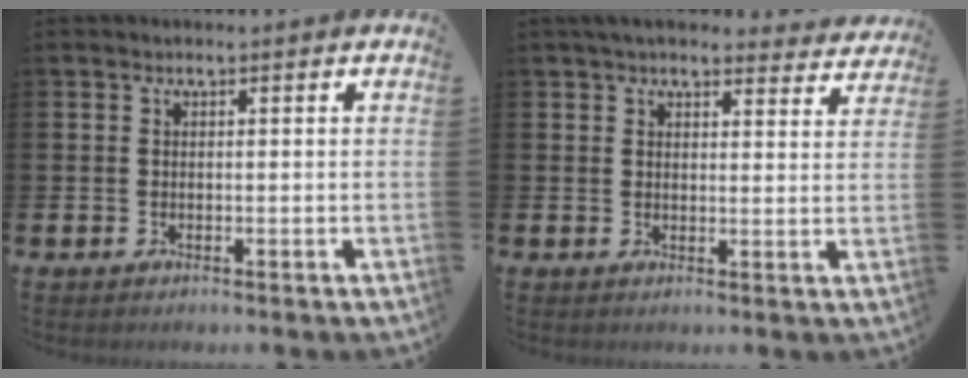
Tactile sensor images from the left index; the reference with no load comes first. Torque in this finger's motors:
{"motor_torque": [1.11, -1.03, 0.43, 0.04]}